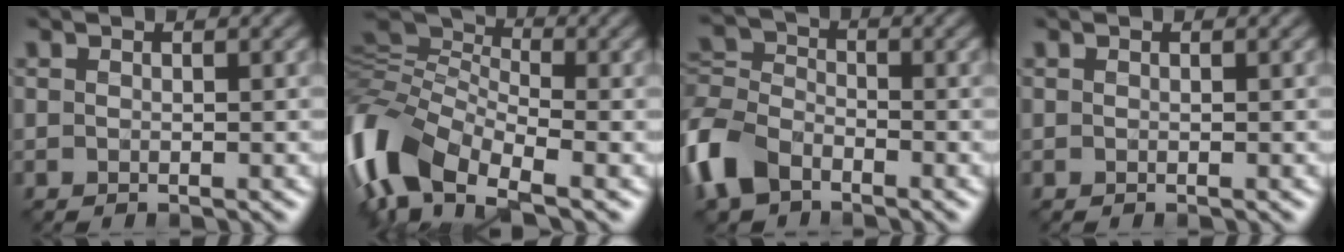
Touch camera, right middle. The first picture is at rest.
{"total": 10.9, "force": [-4.8, 5.9, 7.8], "torque": [-0.173, 0.001, -0.116]}
{"total": 6.0, "force": [-3.6, 3.7, 3.0], "torque": [-0.073, 0.008, -0.090]}
{"total": 0.0}